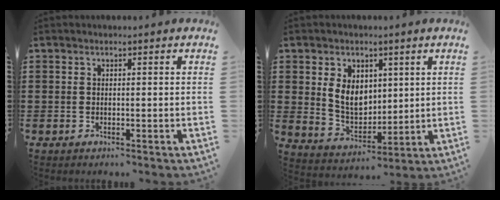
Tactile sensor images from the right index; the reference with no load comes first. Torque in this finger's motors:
{"motor_torque": [1.43, 0.71, 0.33, 0.19]}